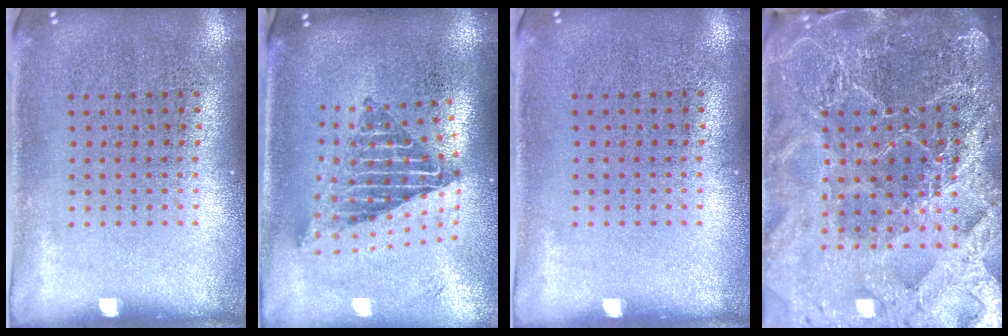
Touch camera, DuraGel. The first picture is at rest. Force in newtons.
{"total": 2.3, "press": 1.6, "slide": 1.7}
{"total": 0.0}
{"total": 6.3, "press": 5.4, "slide": 3.2}